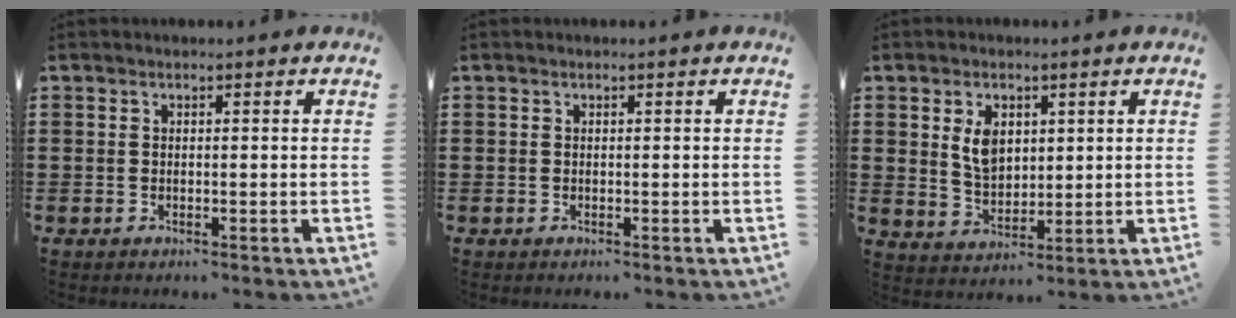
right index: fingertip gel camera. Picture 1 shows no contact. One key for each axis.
{"total": 0.0}
{"total": 5.5, "fx": 1.8, "fy": 3.6, "fz": 3.7, "tx": -0.077, "ty": 0.009, "tz": 0.031}